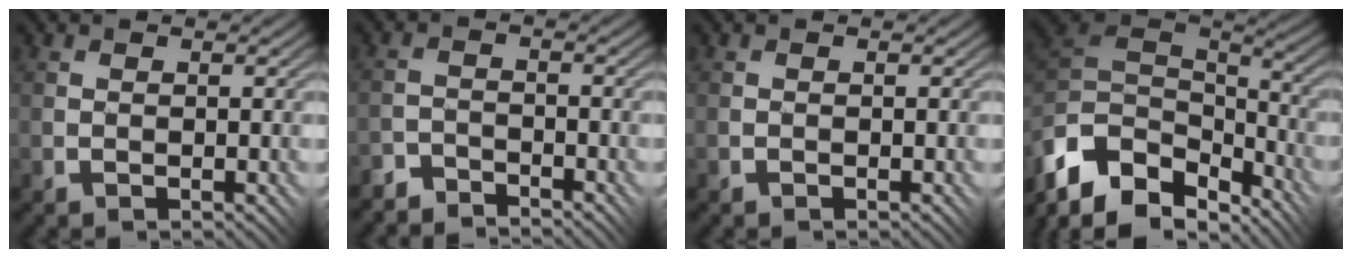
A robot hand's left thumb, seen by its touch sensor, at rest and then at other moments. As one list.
[{"total": 3.1, "force": [-3.1, 0.2, -0.3], "torque": [0.015, 0.012, -0.068]}, {"total": 0.0}, {"total": 12.2, "force": [-7.3, 6.9, 6.9], "torque": [-0.205, -0.004, -0.123]}]